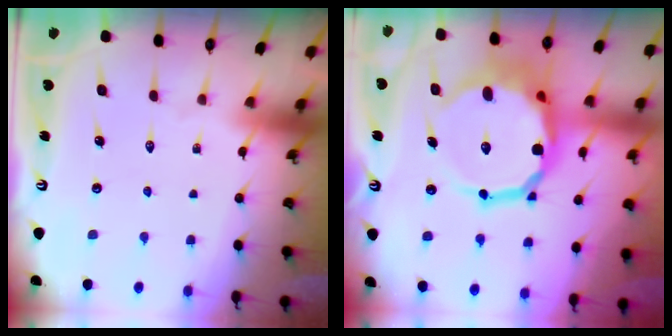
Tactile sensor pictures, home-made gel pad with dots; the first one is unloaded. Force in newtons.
{"total": 17.0, "press": 16.5, "slide": 4.3}